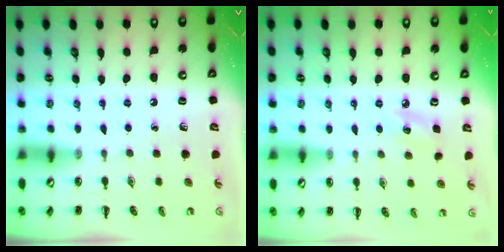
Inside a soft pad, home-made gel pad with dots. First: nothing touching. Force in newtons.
{"total": 5.2, "press": 5.0, "slide": 1.3}